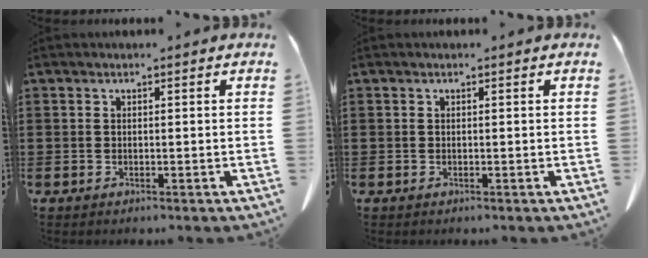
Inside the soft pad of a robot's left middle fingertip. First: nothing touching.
{"total": 0.0}